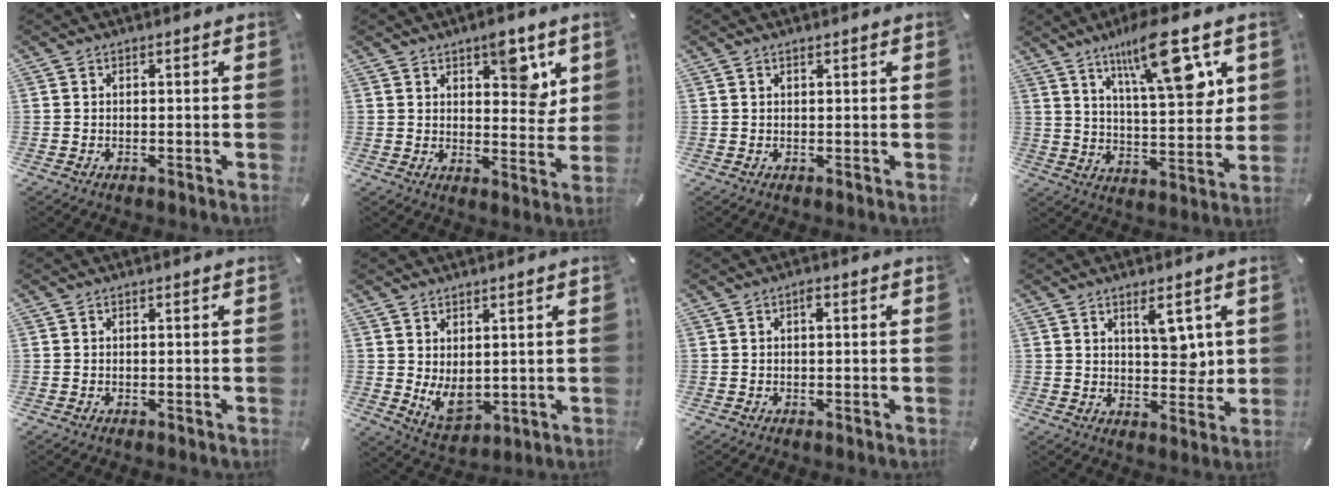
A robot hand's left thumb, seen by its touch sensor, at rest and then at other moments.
{"total": 8.9, "force": [5.0, 4.5, 5.8], "torque": [-0.054, -0.028, 0.078]}
{"total": 0.8, "force": [0.5, 0.2, 0.5], "torque": [-0.009, 0.000, 0.009]}
{"total": 17.4, "force": [10.1, 5.0, 13.3], "torque": [-0.211, -0.045, 0.158]}
{"total": 0.0}
{"total": 6.3, "force": [1.1, 4.6, 4.2], "torque": [-0.071, -0.016, 0.022]}
{"total": 1.5, "force": [0.4, 0.5, 1.4], "torque": [-0.027, 0.006, 0.004]}
{"total": 7.5, "force": [3.5, 3.6, 5.6], "torque": [-0.070, -0.021, 0.053]}